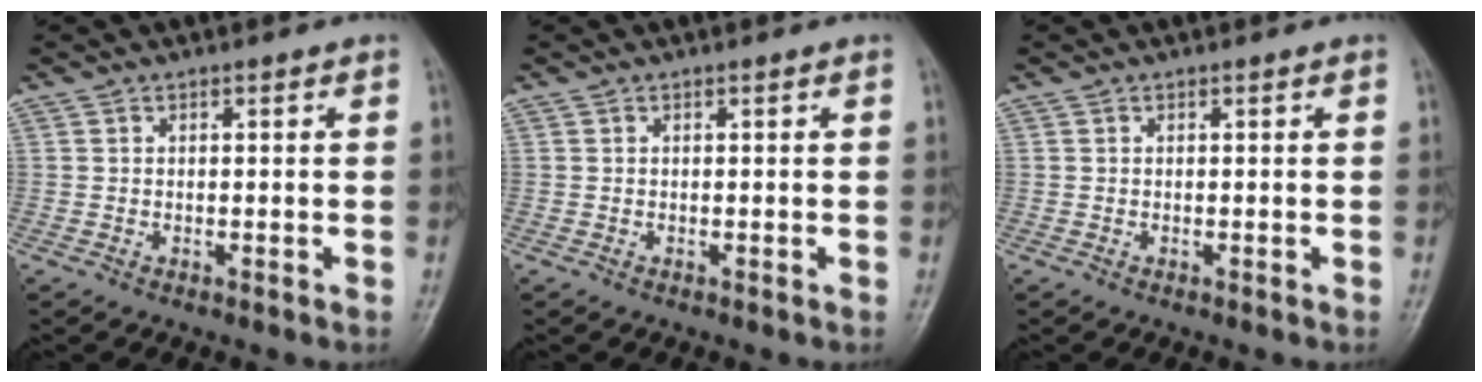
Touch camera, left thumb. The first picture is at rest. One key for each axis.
{"total": 0.0}
{"total": 0.0}